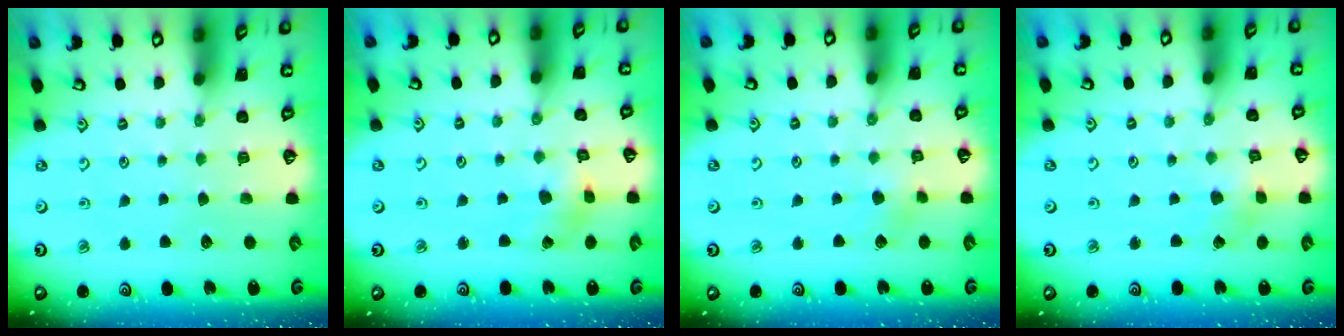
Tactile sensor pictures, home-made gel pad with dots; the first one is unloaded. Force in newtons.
{"total": 2.8, "press": 2.7, "slide": 0.4}
{"total": 3.2, "press": 3.2, "slide": 0.3}
{"total": 2.0, "press": 1.9, "slide": 0.3}